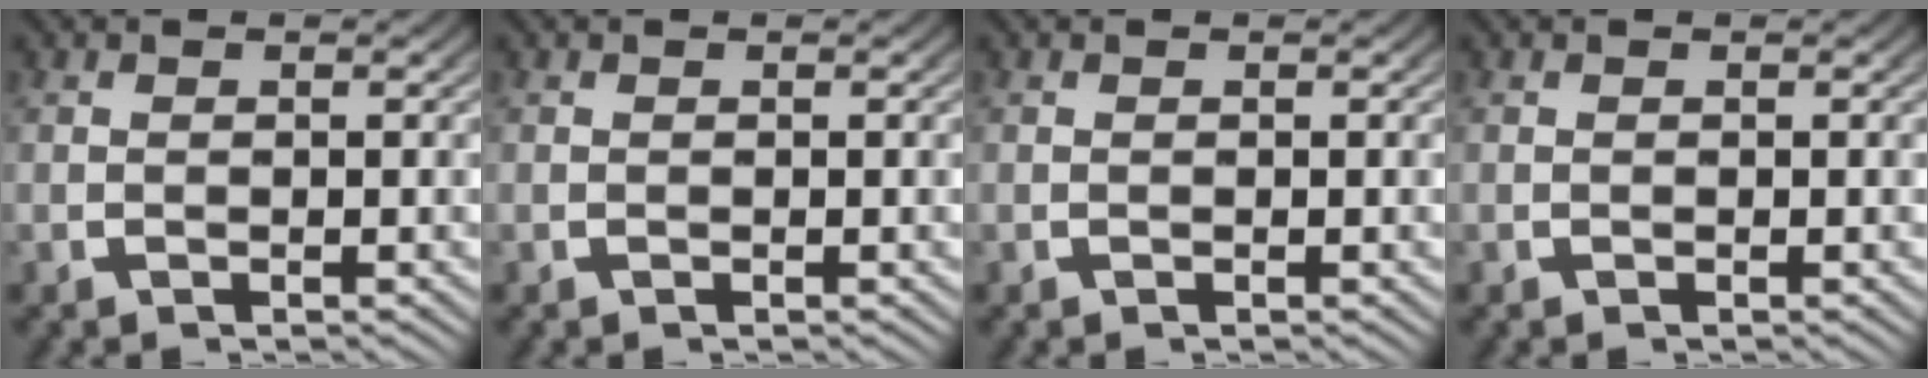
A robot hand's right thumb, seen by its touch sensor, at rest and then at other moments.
{"total": 0.0}
{"total": 0.0}
{"total": 0.0}